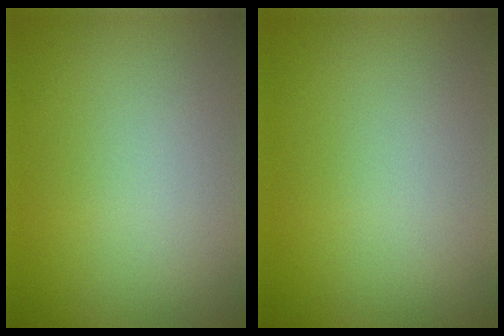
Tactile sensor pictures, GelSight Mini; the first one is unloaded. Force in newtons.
{"total": 0.0}